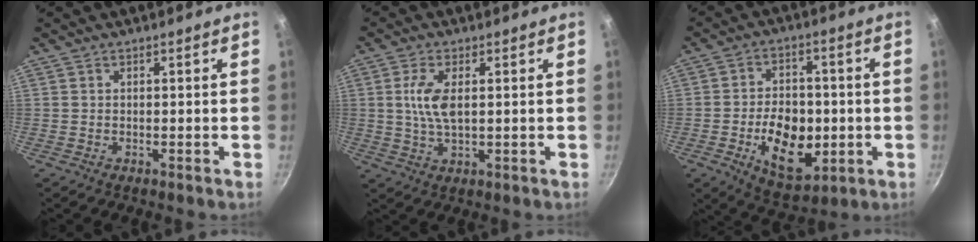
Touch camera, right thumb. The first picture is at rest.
{"total": 6.4, "force": [1.1, 2.8, 5.6], "torque": [-0.116, 0.000, 0.021]}
{"total": 14.6, "force": [-2.9, 9.4, 10.8], "torque": [-0.135, 0.008, -0.035]}